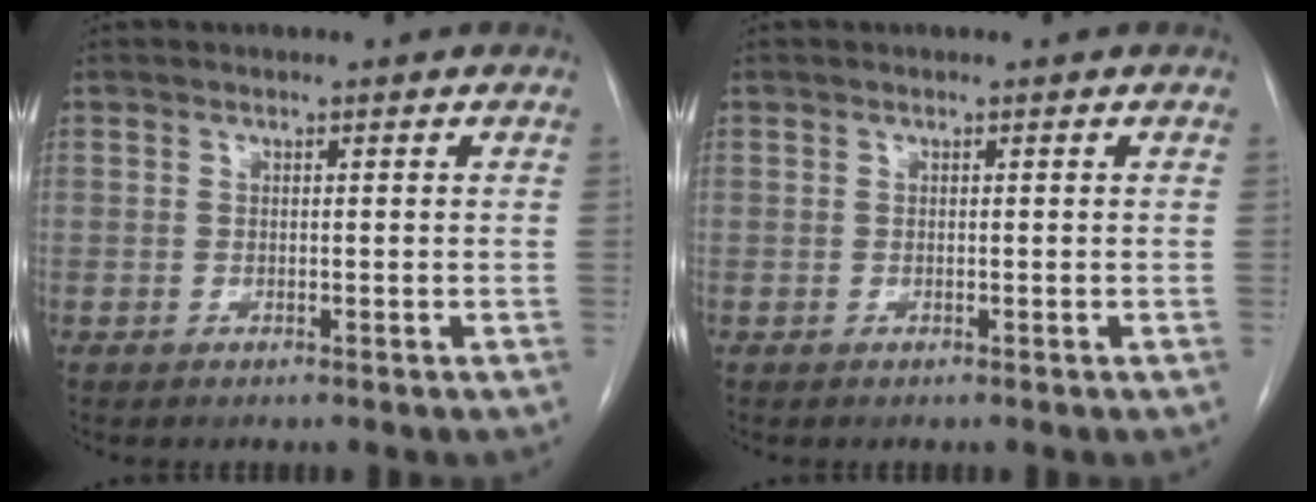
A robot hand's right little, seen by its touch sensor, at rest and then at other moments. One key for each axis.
{"total": 0.0}